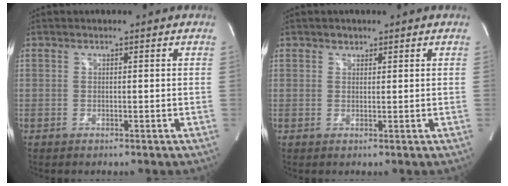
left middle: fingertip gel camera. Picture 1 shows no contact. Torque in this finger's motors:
{"motor_torque": [0.02, 0.01, -0.08, 0.00]}